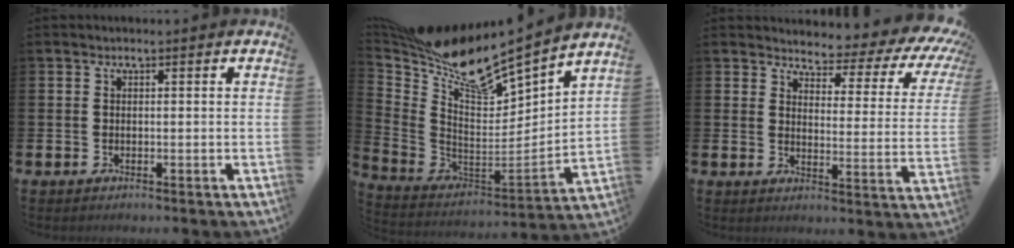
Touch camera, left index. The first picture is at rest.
{"total": 12.9, "force": [11.4, 2.1, 5.7], "torque": [-0.151, -0.076, 0.194]}
{"total": 3.8, "force": [3.2, 1.6, 1.3], "torque": [-0.031, -0.038, 0.043]}